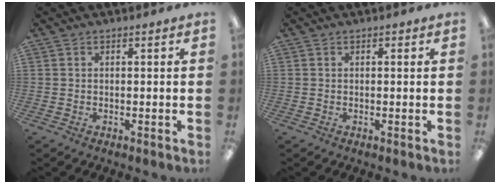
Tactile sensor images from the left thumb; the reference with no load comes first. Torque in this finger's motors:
{"motor_torque": [0.16, 0.00, -0.31, 0.12, 0.02]}